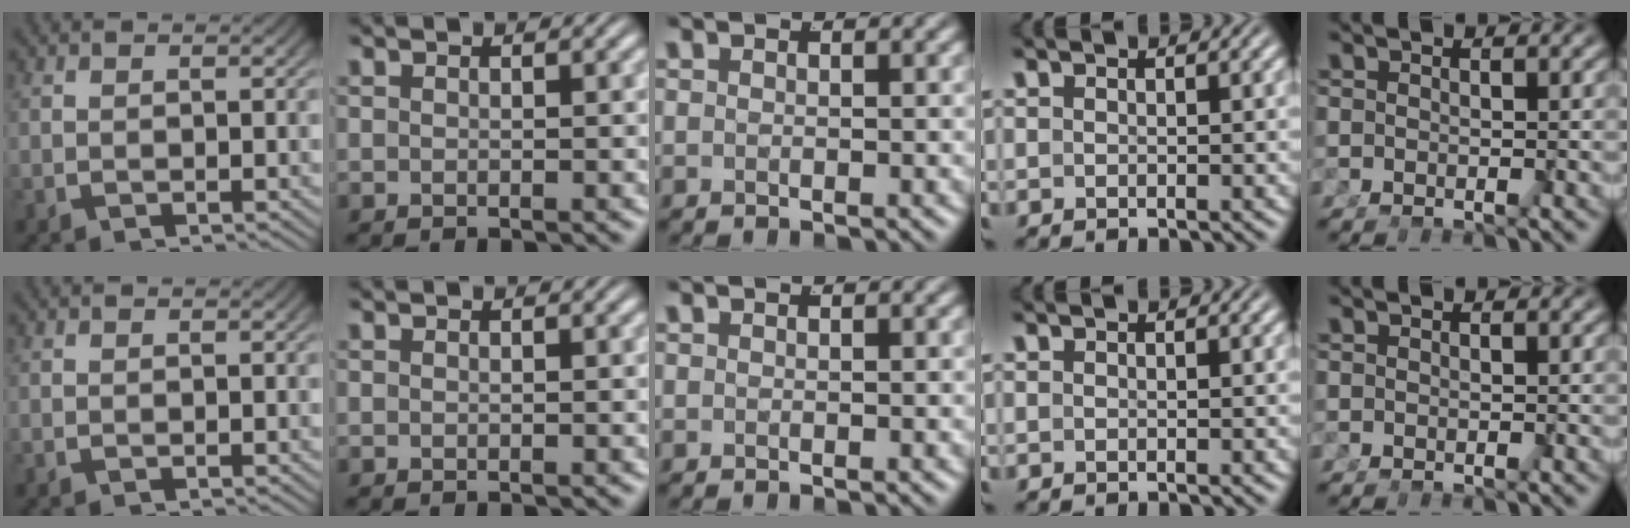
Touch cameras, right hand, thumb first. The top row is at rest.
{}